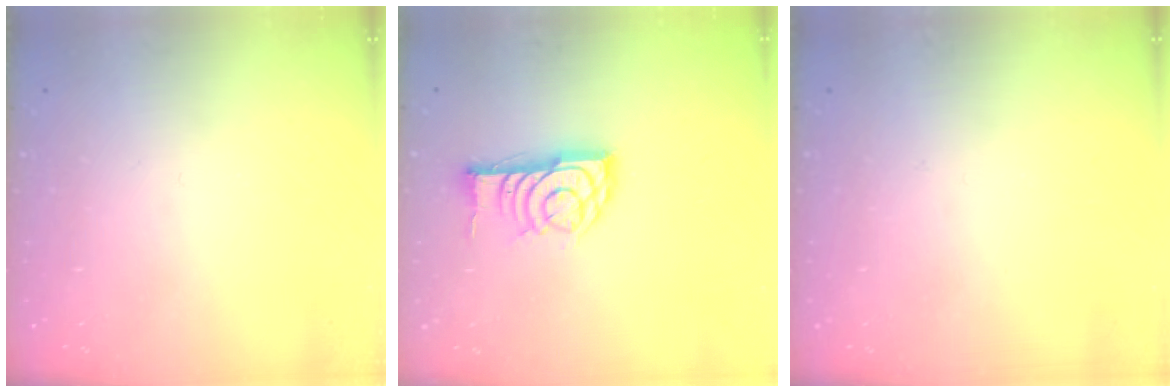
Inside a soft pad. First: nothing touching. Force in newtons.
{"total": 13.0, "press": 13.0, "slide": 0.8}
{"total": 2.6, "press": 2.5, "slide": 0.3}